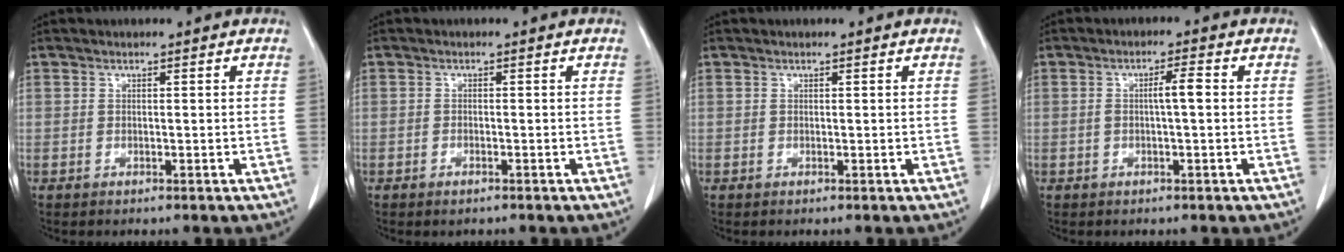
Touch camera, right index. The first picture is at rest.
{"total": 0.8, "force": [-0.6, 0.3, 0.5], "torque": [-0.011, -0.002, -0.004]}
{"total": 0.0}
{"total": 2.8, "force": [0.1, 0.1, 2.8], "torque": [-0.053, 0.007, 0.003]}